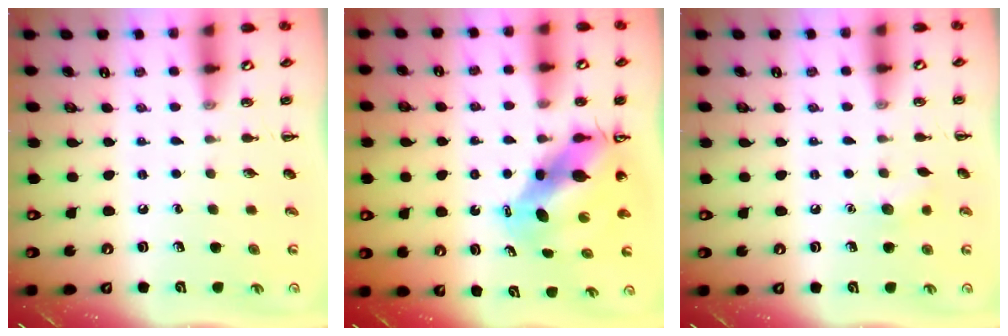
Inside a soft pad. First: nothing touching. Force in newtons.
{"total": 8.4, "press": 8.0, "slide": 2.5}
{"total": 5.4, "press": 5.2, "slide": 1.4}